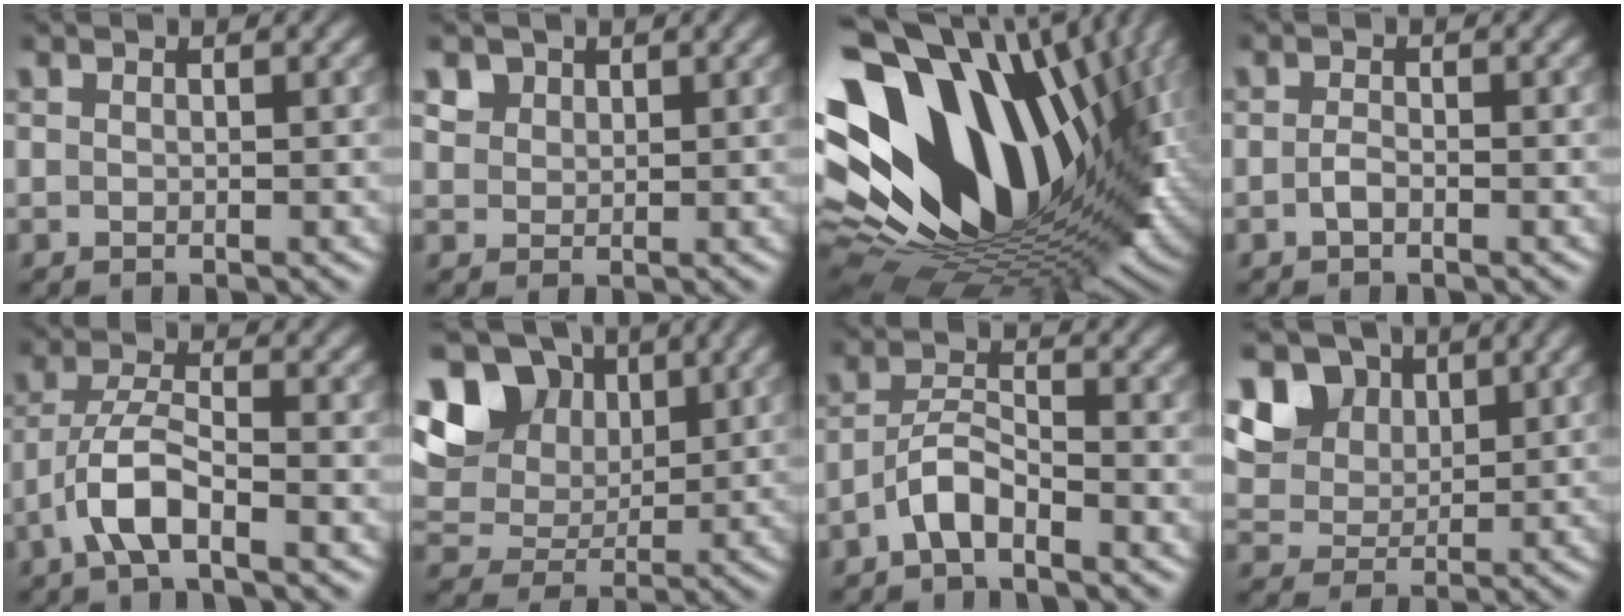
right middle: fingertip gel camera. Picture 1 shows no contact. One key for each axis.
{"total": 2.2, "fx": 1.4, "fy": 1.6, "fz": 0.6, "tx": -0.021, "ty": -0.006, "tz": 0.036}
{"total": 20.6, "fx": 3.5, "fy": 13.1, "fz": 15.5, "tx": -0.268, "ty": -0.028, "tz": 0.088}
{"total": 1.0, "fx": -0.5, "fy": 0.4, "fz": 0.8, "tx": -0.019, "ty": 0.001, "tz": -0.011}
{"total": 4.5, "fx": -2.5, "fy": 1.3, "fz": 3.6, "tx": -0.072, "ty": 0.006, "tz": -0.054}
{"total": 13.0, "fx": 5.6, "fy": 9.5, "fz": 6.7, "tx": -0.146, "ty": 0.029, "tz": 0.109}
{"total": 3.0, "fx": -2.1, "fy": 0.9, "fz": 2.0, "tx": -0.040, "ty": 0.010, "tz": -0.047}
{"total": 8.8, "fx": 4.3, "fy": 6.6, "fz": 3.9, "tx": -0.096, "ty": 0.011, "tz": 0.076}